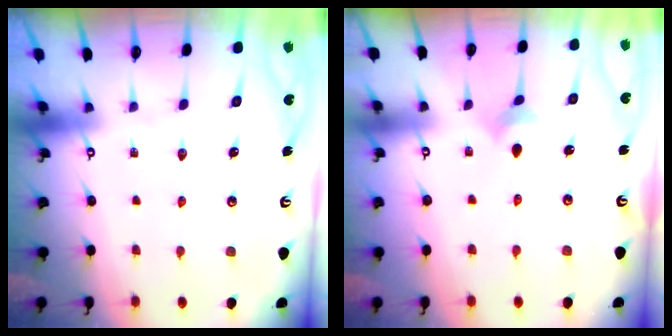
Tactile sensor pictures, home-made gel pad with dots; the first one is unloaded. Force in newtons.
{"total": 3.0, "press": 2.9, "slide": 0.5}